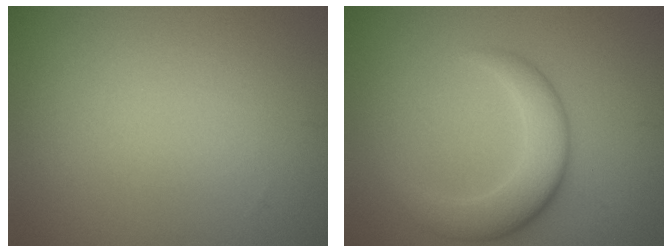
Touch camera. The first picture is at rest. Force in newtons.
{"total": 4.7, "press": 4.7, "slide": 0.3}